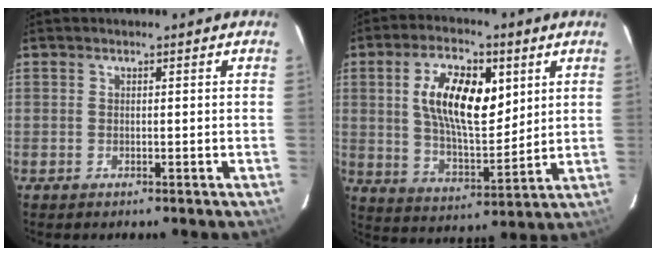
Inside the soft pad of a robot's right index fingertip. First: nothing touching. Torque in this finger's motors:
{"motor_torque": [1.30, 0.83, 0.43, 0.21]}